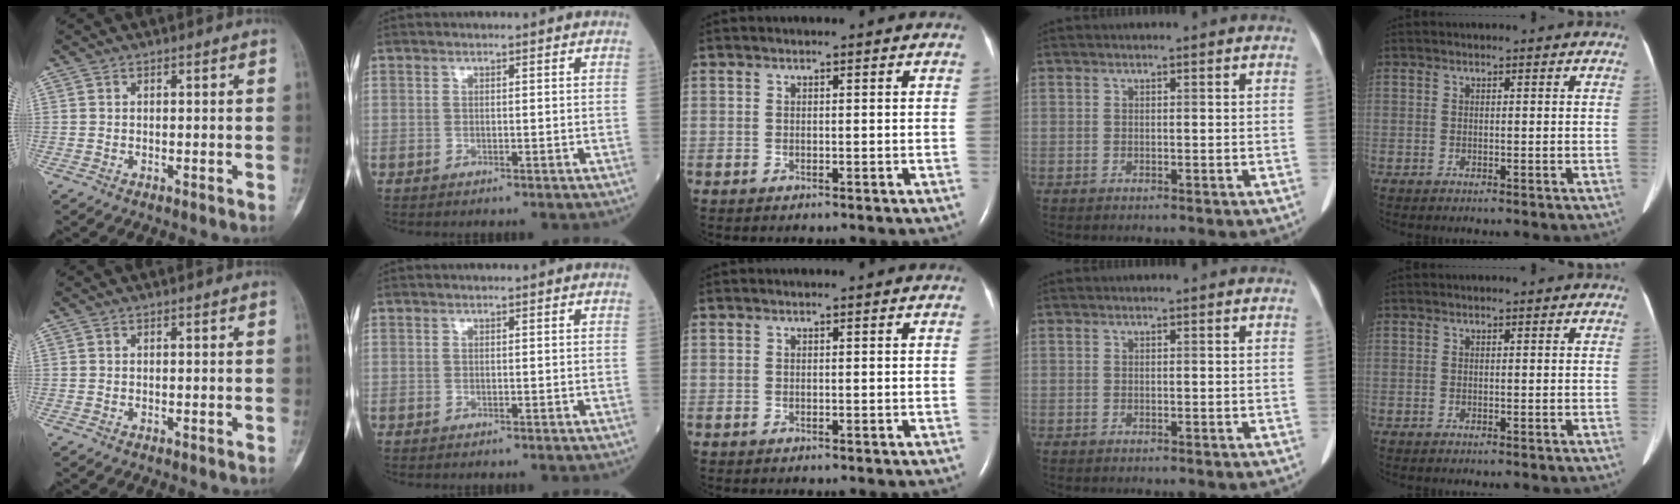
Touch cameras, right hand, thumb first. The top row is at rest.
{}